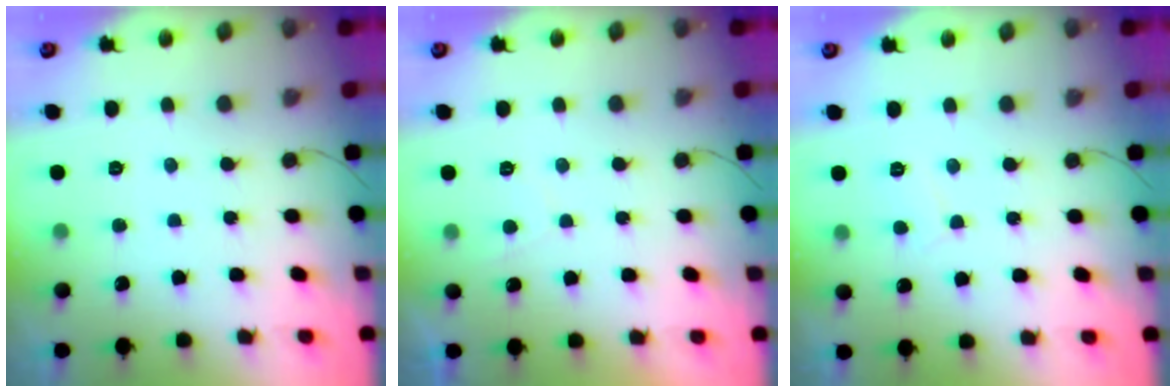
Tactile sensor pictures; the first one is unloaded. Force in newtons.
{"total": 0.8, "press": 0.6, "slide": 0.6}
{"total": 2.6, "press": 2.6, "slide": 0.2}